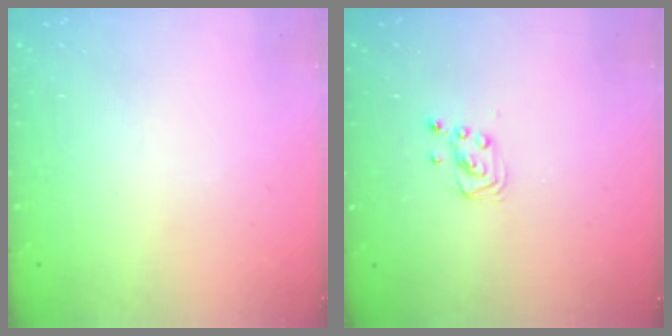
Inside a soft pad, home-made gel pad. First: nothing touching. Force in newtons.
{"total": 2.2, "press": 2.2, "slide": 0.2}